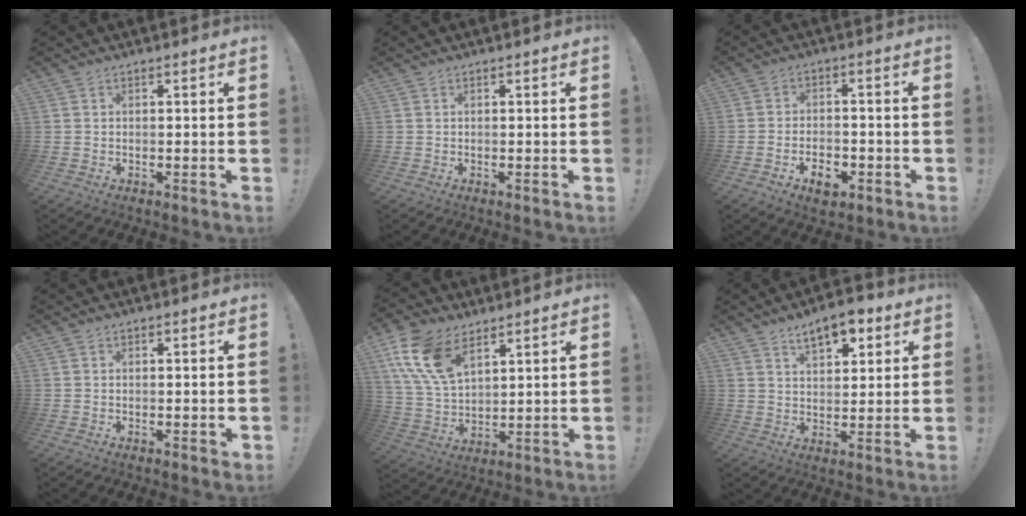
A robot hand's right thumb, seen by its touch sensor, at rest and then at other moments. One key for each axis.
{"total": 0.0}
{"total": 6.4, "fx": -3.6, "fy": 3.7, "fz": 3.8, "tx": -0.056, "ty": 0.014, "tz": -0.062}
{"total": 0.8, "fx": 0.5, "fy": 0.4, "fz": 0.5, "tx": -0.008, "ty": 0.001, "tz": 0.008}
{"total": 15.4, "fx": 8.2, "fy": 8.8, "fz": 9.6, "tx": -0.212, "ty": -0.028, "tz": 0.158}
{"total": 9.0, "fx": 5.7, "fy": 4.2, "fz": 5.5, "tx": -0.076, "ty": -0.020, "tz": 0.101}